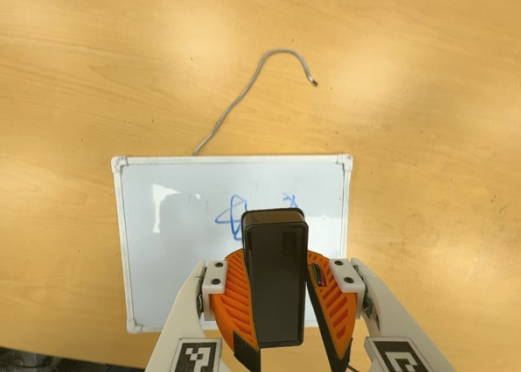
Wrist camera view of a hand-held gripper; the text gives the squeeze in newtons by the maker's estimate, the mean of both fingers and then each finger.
{"total": 9.6, "left": 10.1, "right": 9.1}